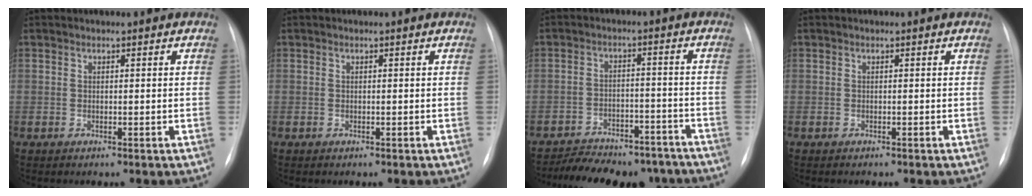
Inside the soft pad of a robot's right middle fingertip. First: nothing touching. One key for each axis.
{"total": 0.0}
{"total": 15.5, "fx": -13.5, "fy": 5.9, "fz": 4.7, "tx": -0.074, "ty": 0.020, "tz": -0.177}
{"total": 1.1, "fx": -1.0, "fy": 0.2, "fz": 0.5, "tx": -0.008, "ty": -0.002, "tz": -0.011}